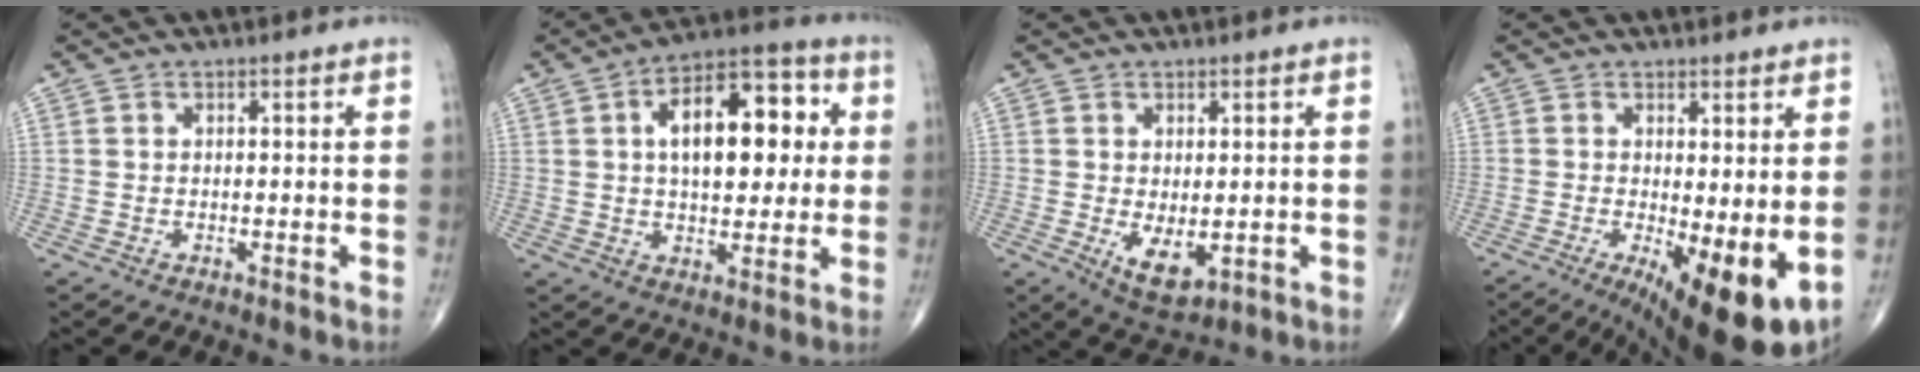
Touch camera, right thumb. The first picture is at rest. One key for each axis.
{"total": 17.0, "fx": 3.2, "fy": 9.0, "fz": 14.1, "tx": -0.176, "ty": 0.020, "tz": 0.043}
{"total": 6.0, "fx": -0.8, "fy": 3.1, "fz": 5.1, "tx": -0.072, "ty": -0.016, "tz": 0.001}
{"total": 12.2, "fx": -2.2, "fy": 3.9, "fz": 11.4, "tx": -0.166, "ty": -0.024, "tz": -0.019}